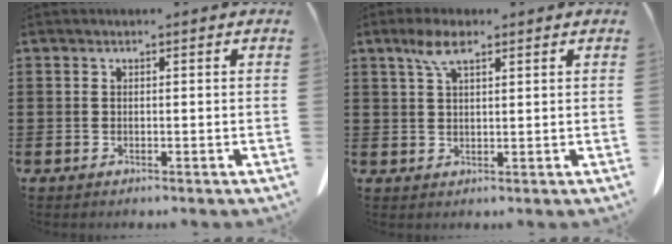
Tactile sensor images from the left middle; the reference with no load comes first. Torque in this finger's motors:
{"motor_torque": [2.14, 0.00, 0.45, 0.21]}